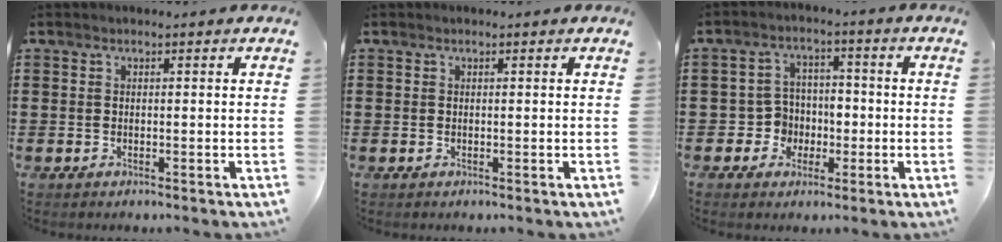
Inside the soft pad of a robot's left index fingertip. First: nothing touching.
{"total": 0.0}
{"total": 4.9, "force": [-1.3, 4.6, 1.1], "torque": [-0.037, 0.012, -0.026]}